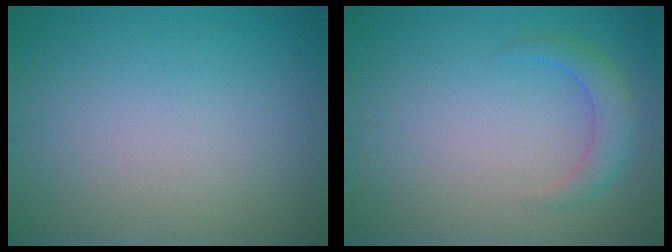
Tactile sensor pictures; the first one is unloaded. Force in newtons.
{"total": 2.2, "press": 2.2, "slide": 0.1}